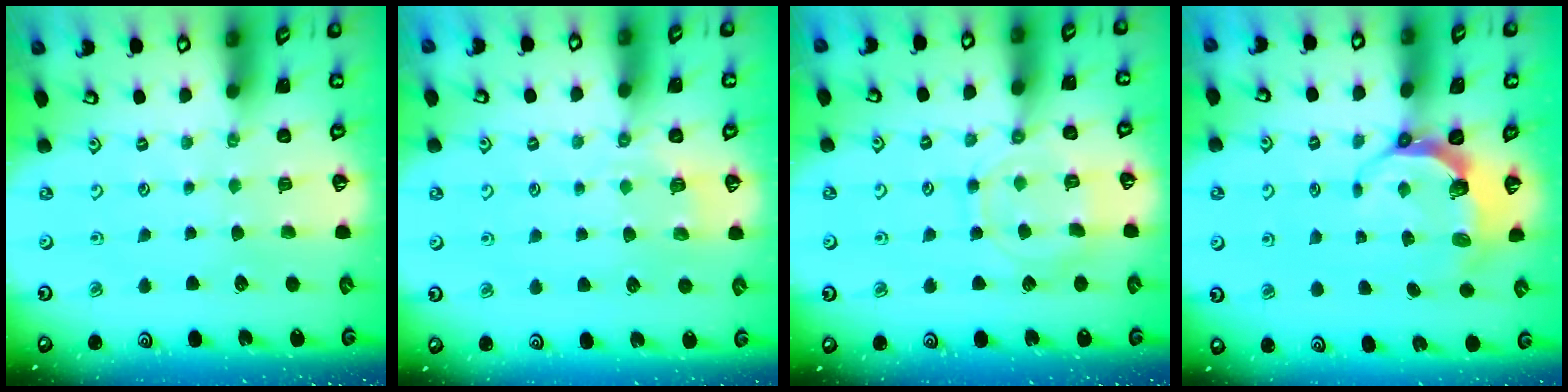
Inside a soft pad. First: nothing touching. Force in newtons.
{"total": 3.0, "press": 2.5, "slide": 1.6}
{"total": 11.2, "press": 11.1, "slide": 0.7}
{"total": 7.4, "press": 6.2, "slide": 4.1}